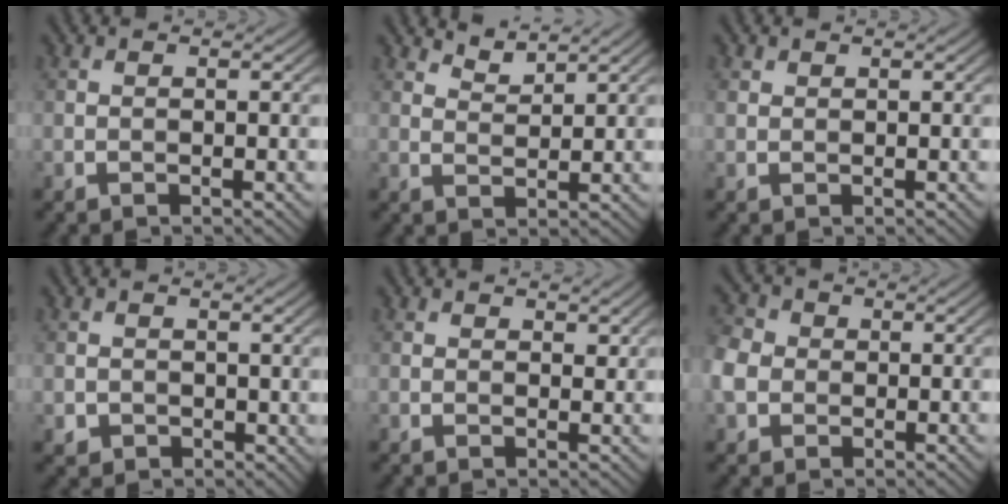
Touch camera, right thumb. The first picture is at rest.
{"total": 2.6, "force": [2.4, 0.5, 0.8], "torque": [-0.018, -0.002, 0.051]}
{"total": 0.9, "force": [0.6, 0.7, 0.3], "torque": [-0.008, 0.002, 0.011]}
{"total": 1.5, "force": [0.1, 1.5, 0.2], "torque": [-0.008, -0.009, 0.000]}
{"total": 1.2, "force": [0.9, 0.6, 0.6], "torque": [-0.008, 0.000, 0.015]}
{"total": 5.4, "force": [-0.7, 4.5, 2.7], "torque": [-0.088, 0.005, -0.031]}